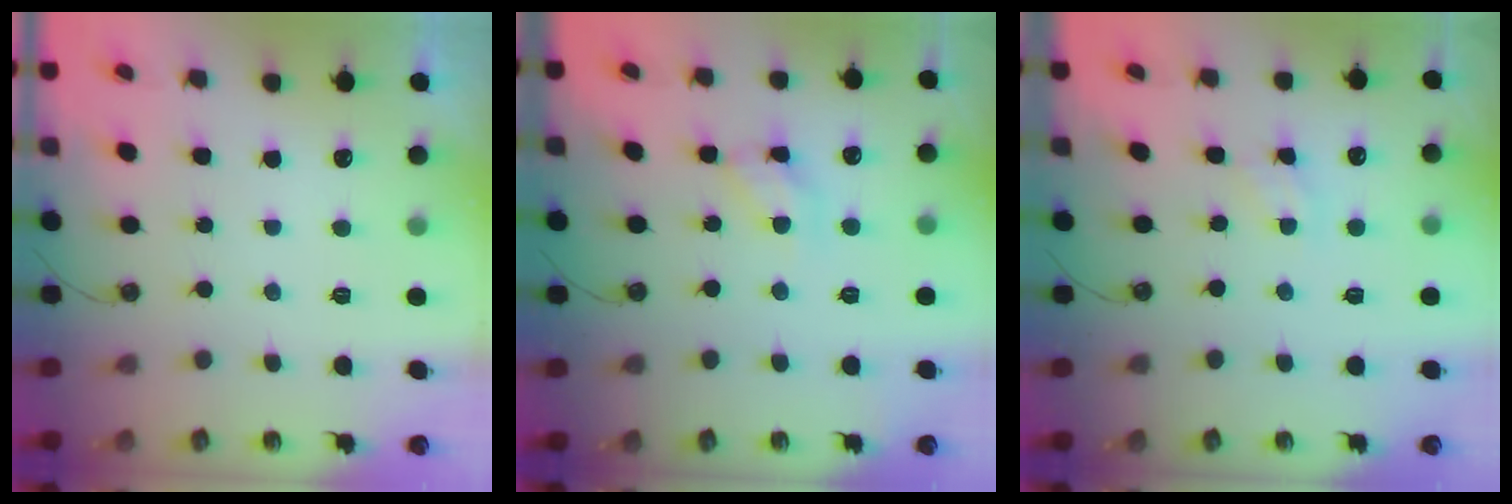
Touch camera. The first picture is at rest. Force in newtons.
{"total": 10.1, "press": 10.1, "slide": 0.3}
{"total": 3.1, "press": 3.1, "slide": 0.5}